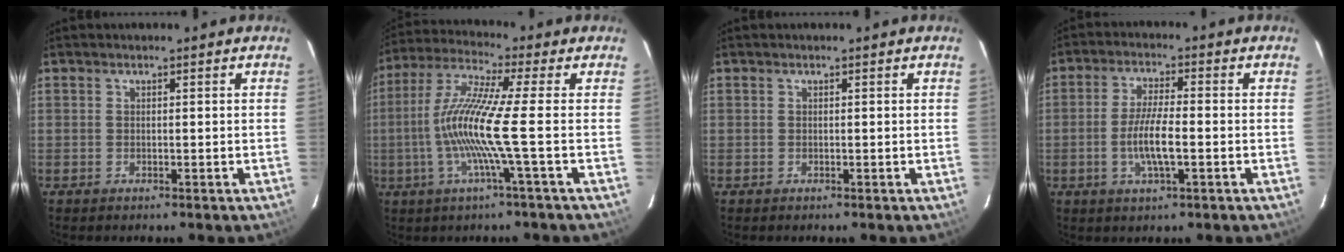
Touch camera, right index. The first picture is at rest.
{"total": 11.4, "force": [-2.4, -1.6, 11.0], "torque": [-0.220, -0.002, -0.047]}
{"total": 0.0}
{"total": 7.2, "force": [-1.8, 1.5, 6.8], "torque": [-0.135, -0.002, -0.036]}